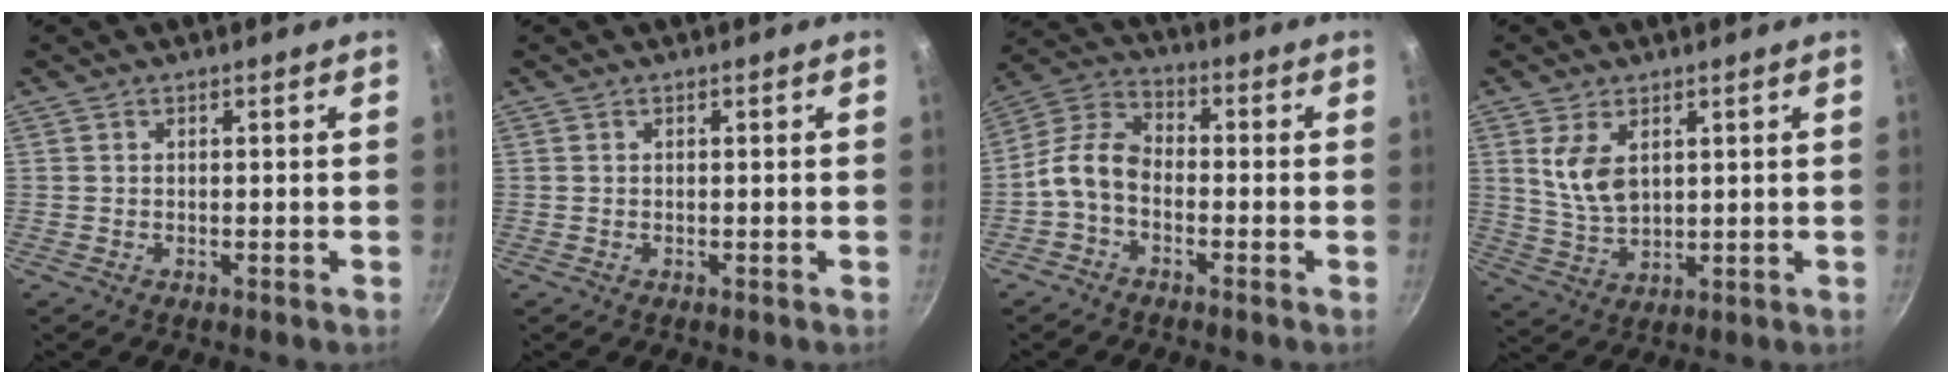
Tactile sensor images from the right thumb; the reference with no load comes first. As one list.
[{"total": 0.0}, {"total": 7.9, "force": [-2.6, 5.1, 5.5], "torque": [-0.109, 0.042, -0.069]}, {"total": 7.4, "force": [2.6, 4.2, 5.5], "torque": [-0.098, -0.025, 0.058]}]